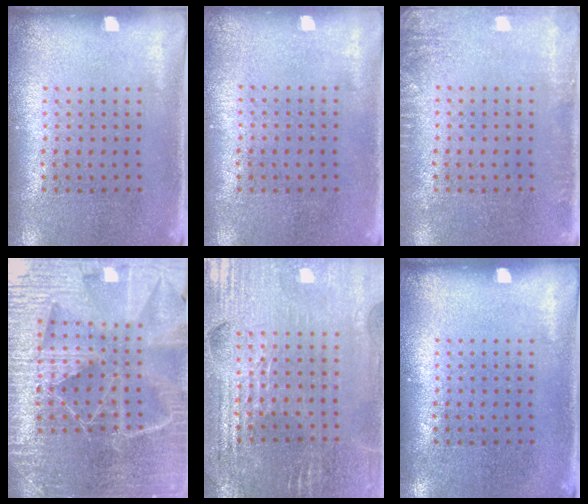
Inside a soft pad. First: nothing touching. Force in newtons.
{"total": 0.0}
{"total": 1.6, "press": 1.6, "slide": 0.2}
{"total": 6.4, "press": 5.5, "slide": 3.2}
{"total": 3.0, "press": 3.0, "slide": 0.4}
{"total": 0.0}